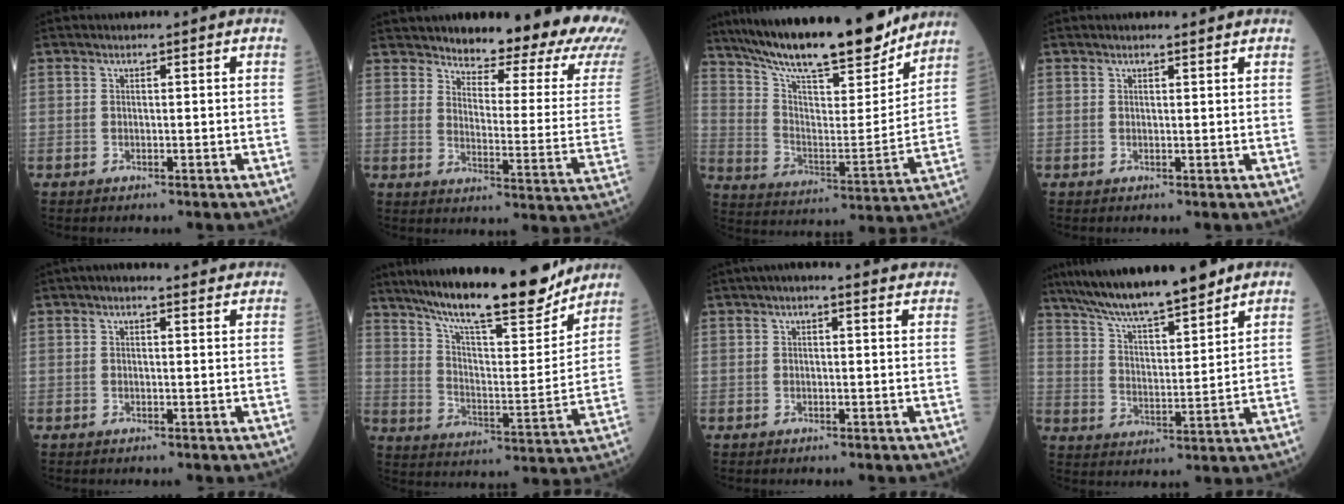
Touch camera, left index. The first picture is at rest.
{"total": 20.5, "force": [17.9, 3.2, 9.4], "torque": [-0.118, -0.083, 0.209]}
{"total": 24.3, "force": [20.8, 4.0, 11.9], "torque": [-0.206, -0.008, 0.317]}
{"total": 1.5, "force": [1.5, 0.1, 0.4], "torque": [-0.011, 0.005, 0.021]}
{"total": 4.5, "force": [3.8, 1.2, 2.2], "torque": [-0.034, 0.028, 0.044]}
{"total": 22.7, "force": [19.2, 3.4, 11.6], "torque": [-0.194, -0.001, 0.288]}
{"total": 6.7, "force": [5.5, 1.4, 3.6], "torque": [-0.050, 0.032, 0.061]}
{"total": 16.0, "force": [13.6, 2.0, 8.2], "torque": [-0.139, 0.017, 0.232]}